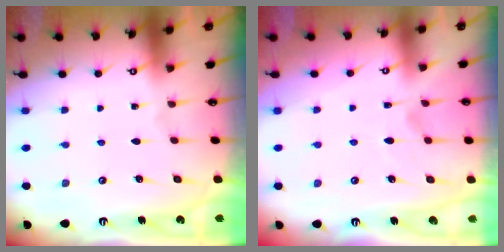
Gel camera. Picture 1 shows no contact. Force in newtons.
{"total": 3.8, "press": 3.6, "slide": 1.3}